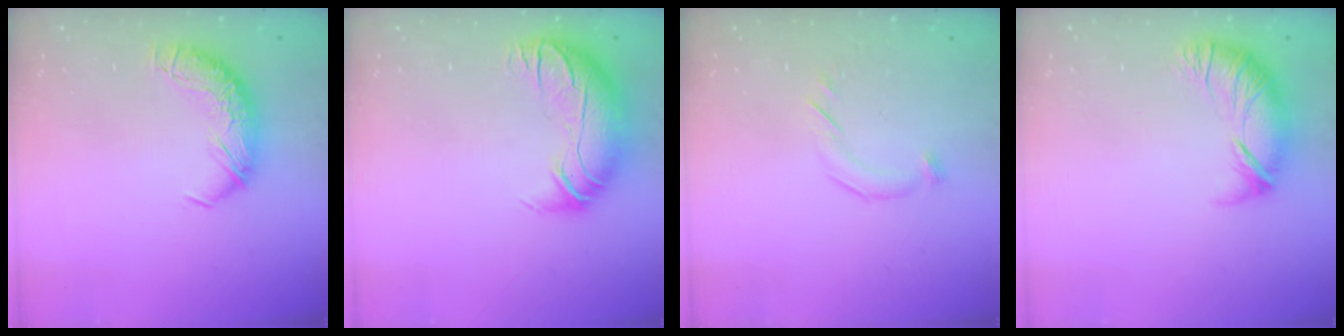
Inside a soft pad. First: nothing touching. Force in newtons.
{"total": 2.9, "press": 0.5, "slide": 2.9}
{"total": 5.8, "press": 5.8, "slide": 0.7}
{"total": 3.6, "press": 2.9, "slide": 2.0}